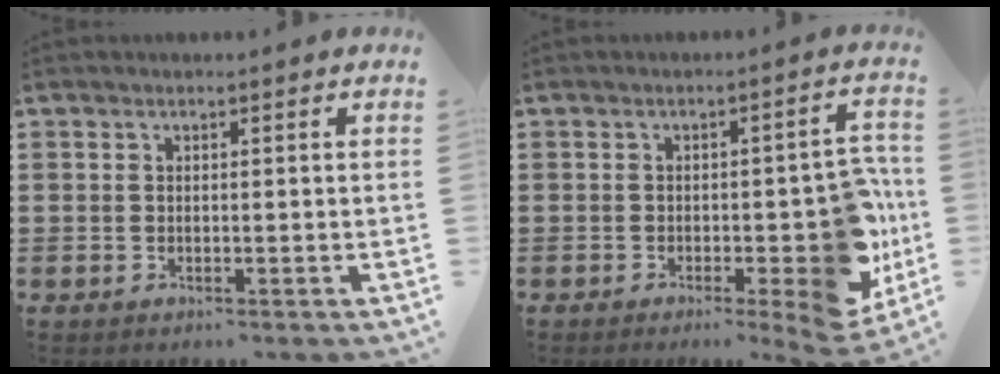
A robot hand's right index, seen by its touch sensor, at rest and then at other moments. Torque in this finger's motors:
{"motor_torque": [1.15, 0.08, 0.94, 0.13]}